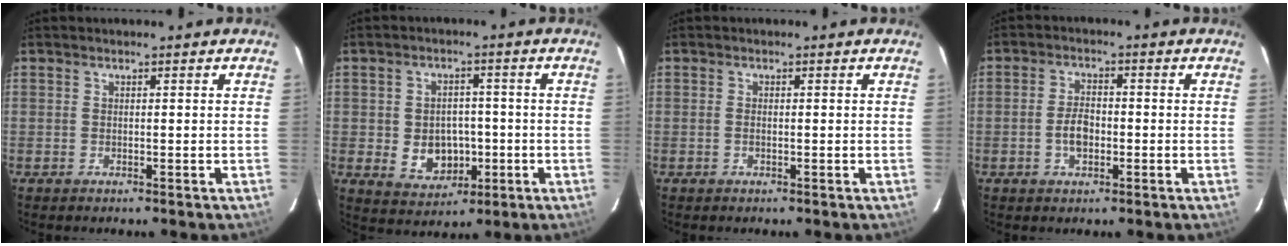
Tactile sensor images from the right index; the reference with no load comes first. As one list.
[{"total": 7.7, "force": [-1.6, 6.3, 4.1], "torque": [-0.089, 0.005, -0.006]}, {"total": 0.6, "force": [-0.2, 0.3, 0.5], "torque": [-0.013, 0.000, -0.004]}, {"total": 4.5, "force": [-1.2, 2.6, 3.5], "torque": [-0.069, 0.005, -0.019]}]